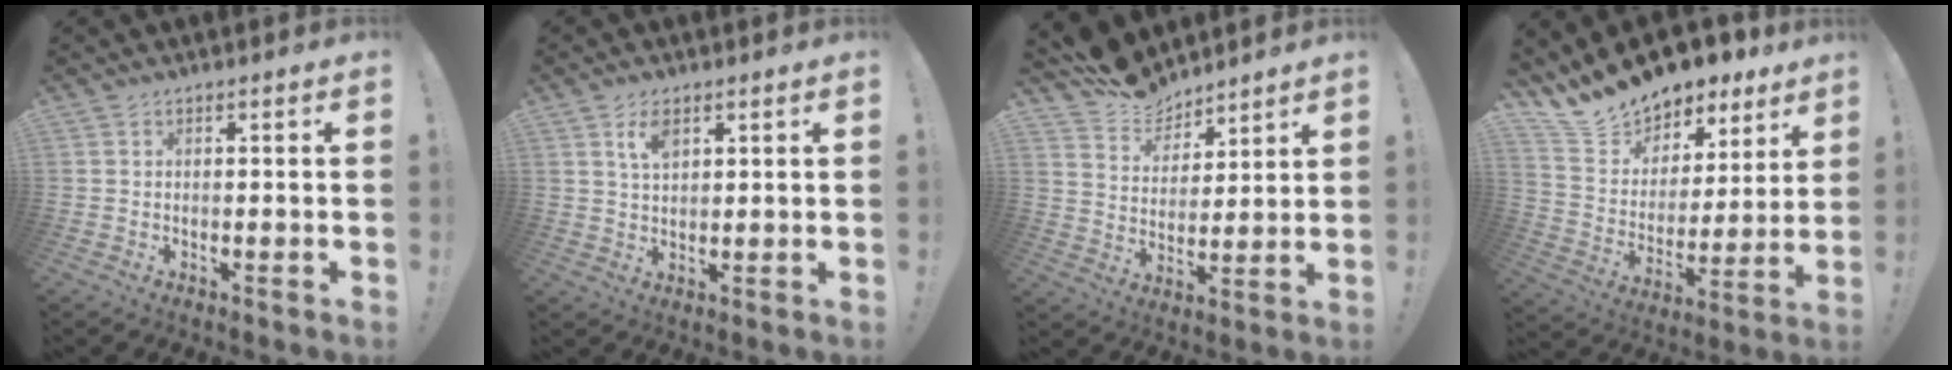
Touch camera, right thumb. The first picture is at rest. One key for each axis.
{"total": 5.1, "fx": 2.7, "fy": 2.6, "fz": 3.4, "tx": -0.056, "ty": -0.007, "tz": 0.047}
{"total": 10.5, "fx": 9.2, "fy": 4.9, "fz": 0.8, "tx": -0.024, "ty": -0.077, "tz": 0.177}
{"total": 15.2, "fx": 13.7, "fy": 6.1, "fz": 2.8, "tx": -0.075, "ty": -0.109, "tz": 0.253}